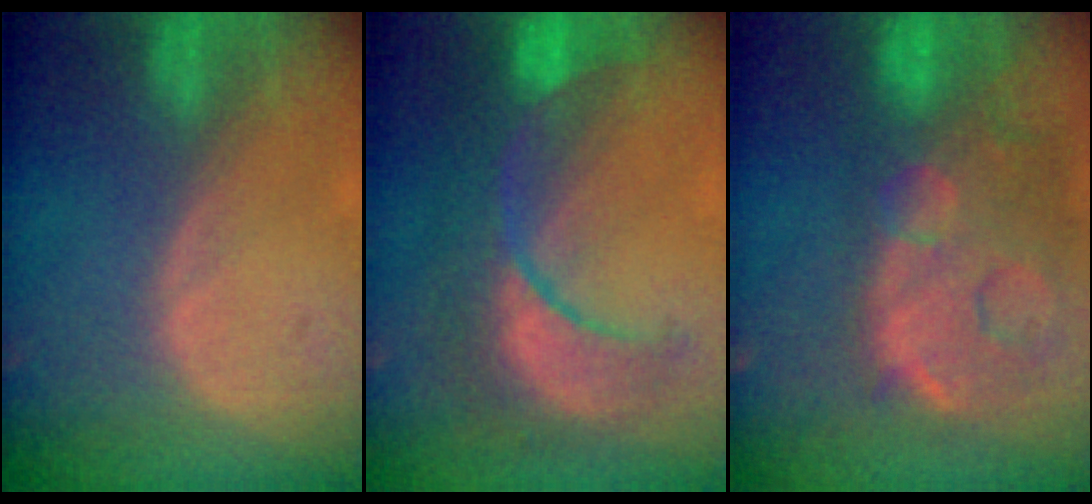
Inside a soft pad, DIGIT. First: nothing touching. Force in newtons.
{"total": 10.3, "press": 10.3, "slide": 1.1}
{"total": 14.5, "press": 12.0, "slide": 8.1}